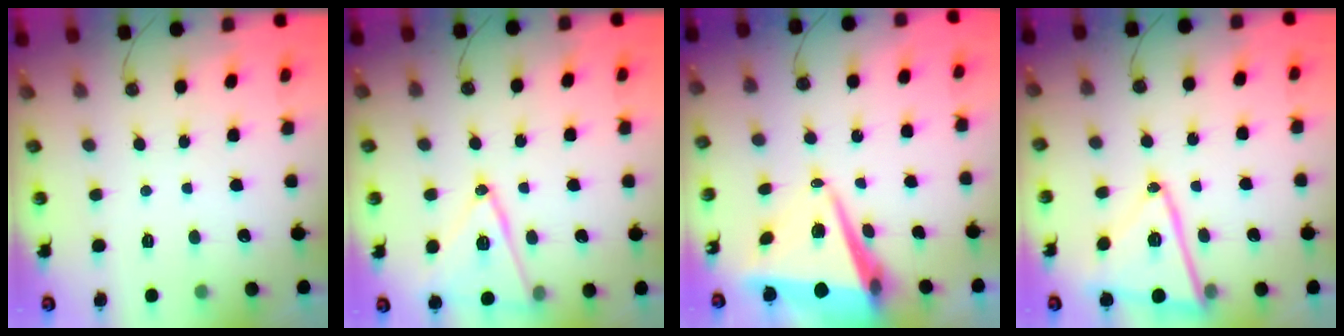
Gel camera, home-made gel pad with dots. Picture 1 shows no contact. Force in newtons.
{"total": 15.0, "press": 14.6, "slide": 3.4}
{"total": 9.7, "press": 9.1, "slide": 3.2}
{"total": 16.1, "press": 16.1, "slide": 1.2}